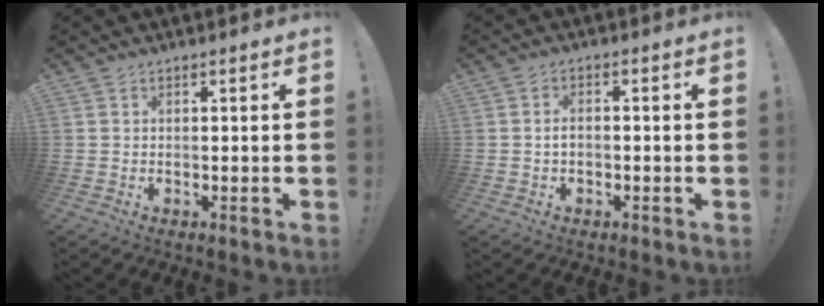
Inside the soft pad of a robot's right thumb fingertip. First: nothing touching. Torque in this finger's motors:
{"motor_torque": [0.00, -0.13, -0.09, 0.19, -0.02]}